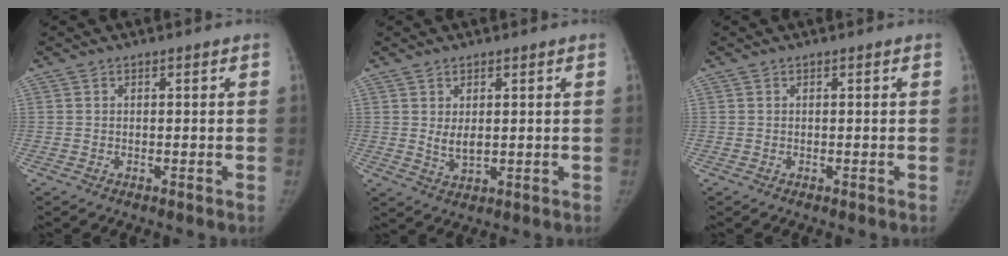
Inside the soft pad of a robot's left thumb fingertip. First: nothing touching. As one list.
[{"total": 3.6, "force": [0.7, 1.8, 3.0], "torque": [-0.049, -0.012, 0.020]}, {"total": 0.0}]